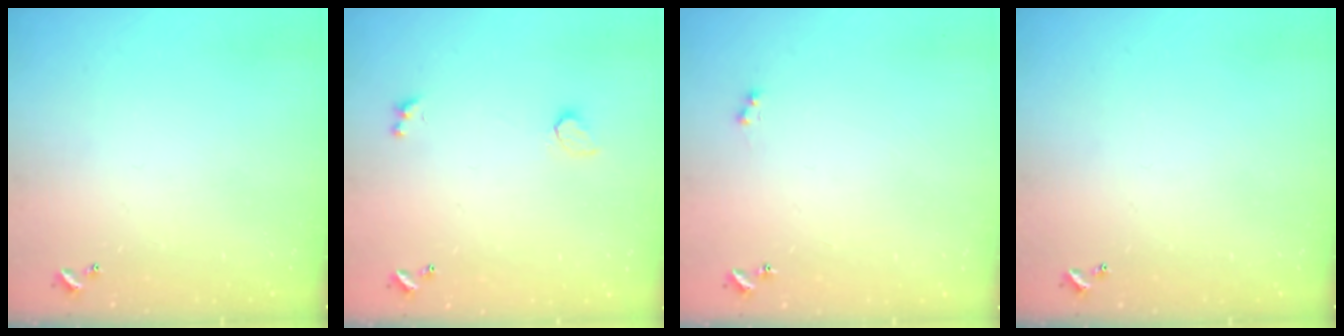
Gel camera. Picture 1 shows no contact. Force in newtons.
{"total": 1.0, "press": 0.8, "slide": 0.5}
{"total": 1.0, "press": 0.9, "slide": 0.5}
{"total": 0.0}